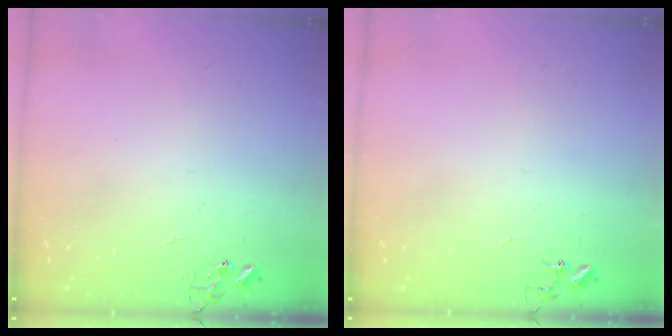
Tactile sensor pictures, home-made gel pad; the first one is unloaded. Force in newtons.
{"total": 4.0, "press": 4.0, "slide": 0.3}